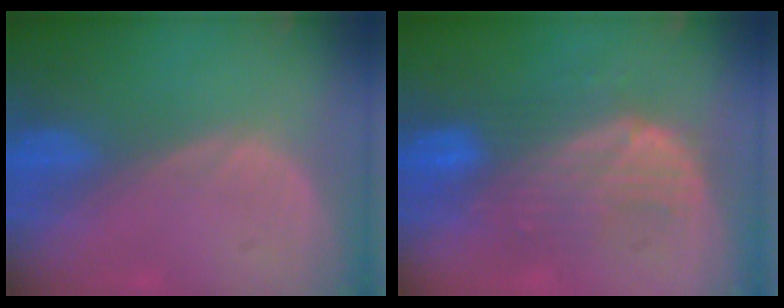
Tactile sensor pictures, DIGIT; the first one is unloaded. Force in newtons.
{"total": 7.8, "press": 7.7, "slide": 1.4}